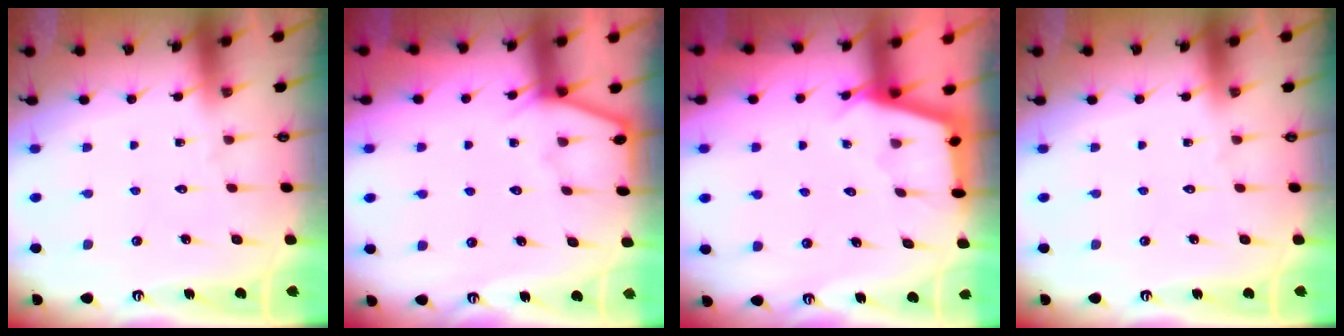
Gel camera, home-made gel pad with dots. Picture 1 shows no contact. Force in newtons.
{"total": 4.1, "press": 4.0, "slide": 0.5}
{"total": 2.9, "press": 2.9, "slide": 0.3}
{"total": 0.0}